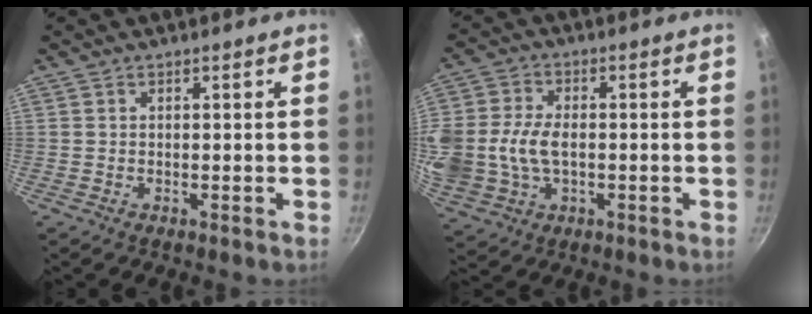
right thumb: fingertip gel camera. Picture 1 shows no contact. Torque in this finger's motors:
{"motor_torque": [2.54, 2.10, 1.34, -0.89, 0.20]}